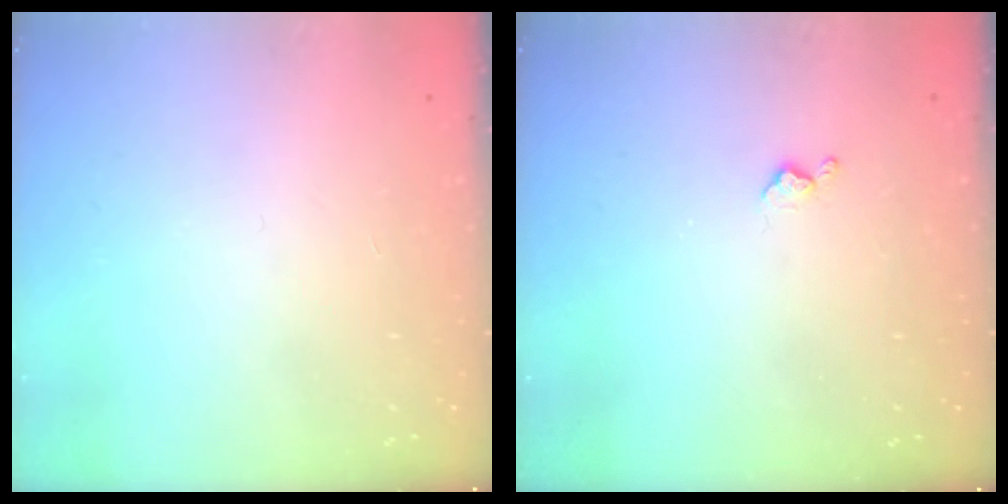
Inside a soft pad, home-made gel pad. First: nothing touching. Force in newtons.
{"total": 3.4, "press": 3.3, "slide": 0.6}